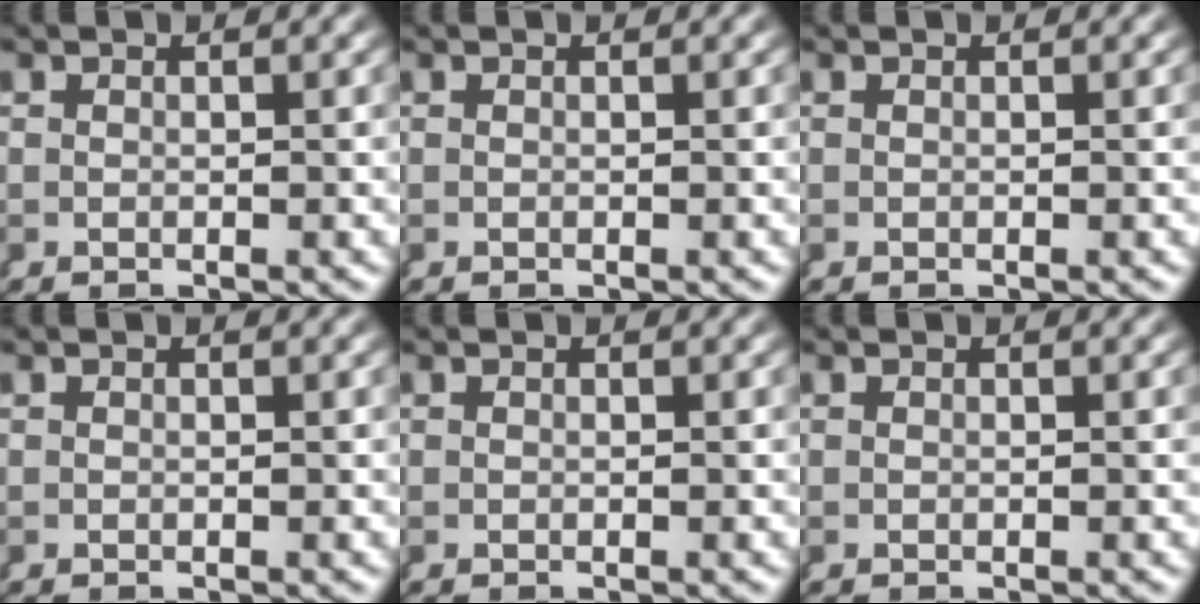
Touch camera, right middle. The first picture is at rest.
{"total": 0.0}
{"total": 0.0}
{"total": 0.0}
{"total": 0.0}
{"total": 0.0}